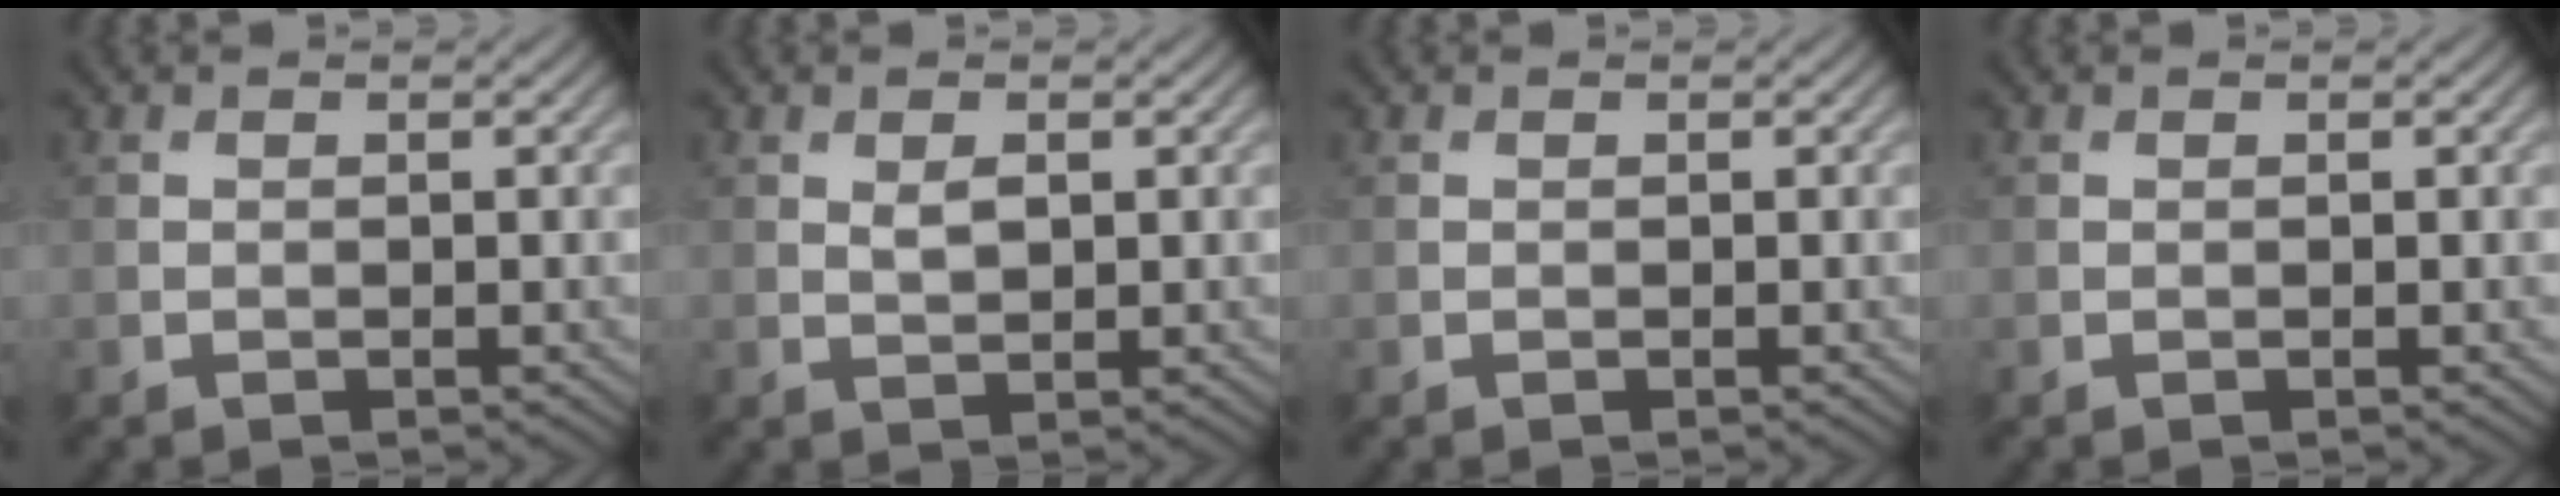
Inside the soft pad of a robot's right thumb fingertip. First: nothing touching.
{"total": 1.6, "force": [0.6, 0.8, 1.3], "torque": [-0.028, -0.004, 0.014]}
{"total": 0.0}
{"total": 0.0}